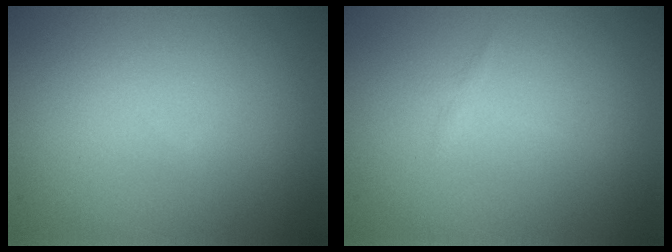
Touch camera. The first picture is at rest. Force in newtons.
{"total": 0.5, "press": 0.5, "slide": 0.0}